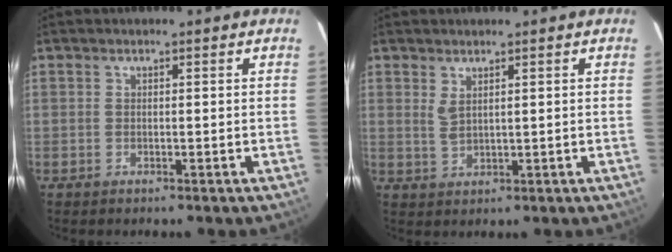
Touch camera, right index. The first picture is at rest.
{"total": 2.0, "force": [1.0, 0.5, 1.7], "torque": [-0.040, -0.005, 0.027]}